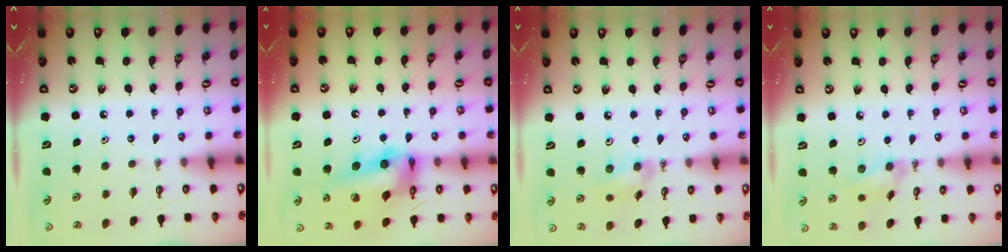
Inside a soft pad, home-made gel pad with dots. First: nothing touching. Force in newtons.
{"total": 18.5, "press": 17.8, "slide": 5.3}
{"total": 7.8, "press": 7.4, "slide": 2.5}
{"total": 7.8, "press": 7.4, "slide": 2.5}